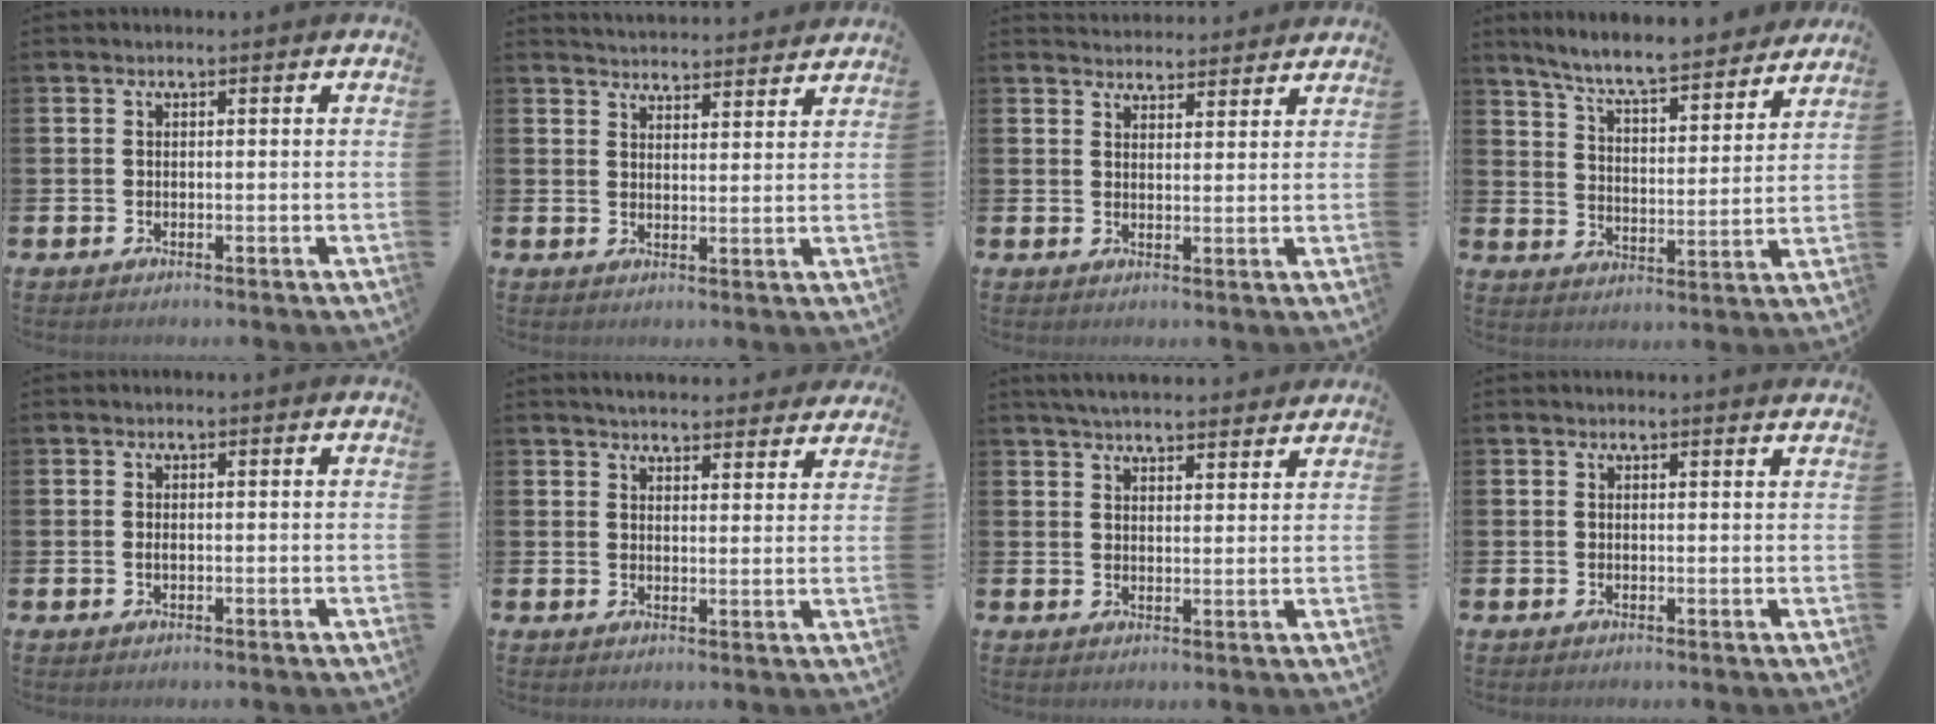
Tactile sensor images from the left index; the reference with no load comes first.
{"total": 4.2, "force": [4.2, 0.2, -0.2], "torque": [-0.002, -0.029, 0.076]}
{"total": 3.5, "force": [3.4, 0.8, -0.2], "torque": [0.008, -0.022, 0.061]}
{"total": 7.9, "force": [7.4, 0.7, 2.6], "torque": [-0.071, -0.056, 0.127]}
{"total": 0.6, "force": [0.0, 0.3, 0.6], "torque": [-0.012, 0.003, -0.001]}
{"total": 4.2, "force": [4.1, 0.6, 0.4], "torque": [-0.011, -0.024, 0.074]}
{"total": 4.5, "force": [4.4, 0.5, 0.7], "torque": [-0.021, -0.021, 0.080]}
{"total": 0.8, "force": [0.8, -0.1, 0.1], "torque": [0.011, -0.006, 0.013]}